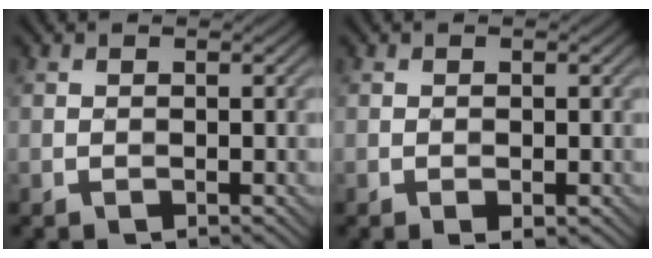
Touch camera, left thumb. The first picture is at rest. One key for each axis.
{"total": 0.9, "fx": -0.3, "fy": 0.4, "fz": 0.7, "tx": -0.011, "ty": 0.000, "tz": -0.003}